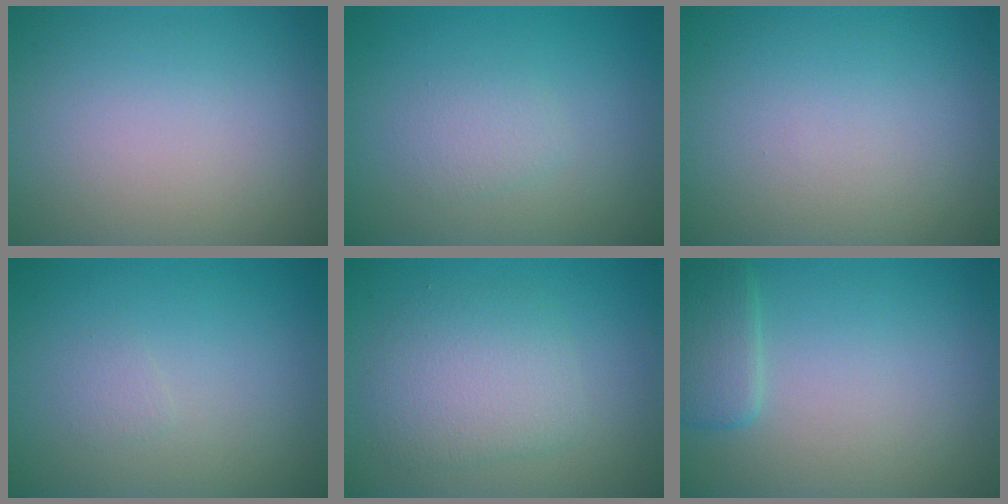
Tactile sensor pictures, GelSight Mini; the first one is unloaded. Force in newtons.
{"total": 1.4, "press": 1.4, "slide": 0.1}
{"total": 0.0}
{"total": 0.7, "press": 0.7, "slide": 0.0}
{"total": 4.0, "press": 4.0, "slide": 0.2}
{"total": 2.5, "press": 2.5, "slide": 0.2}